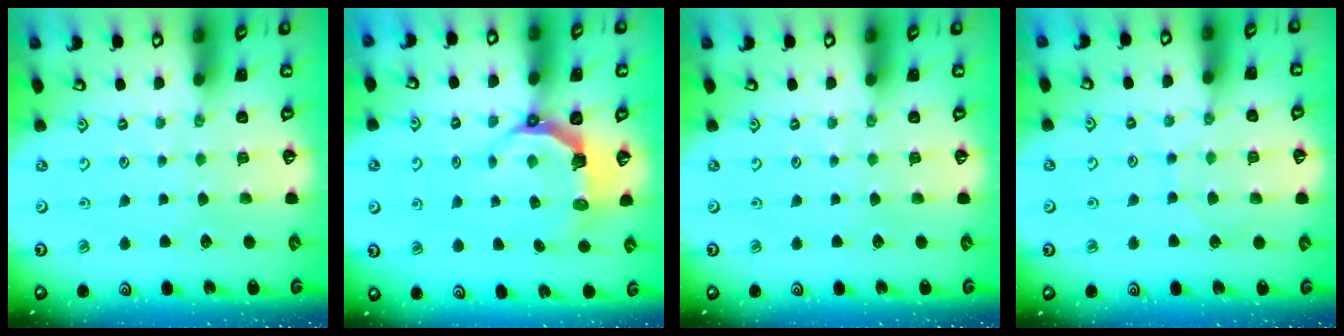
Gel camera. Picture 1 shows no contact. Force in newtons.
{"total": 6.1, "press": 4.5, "slide": 4.2}
{"total": 0.0}
{"total": 6.1, "press": 6.1, "slide": 0.4}